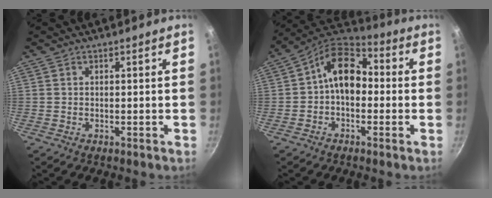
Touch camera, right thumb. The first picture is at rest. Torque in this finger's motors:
{"motor_torque": [-0.77, 1.20, 0.78, 0.04, 0.09]}